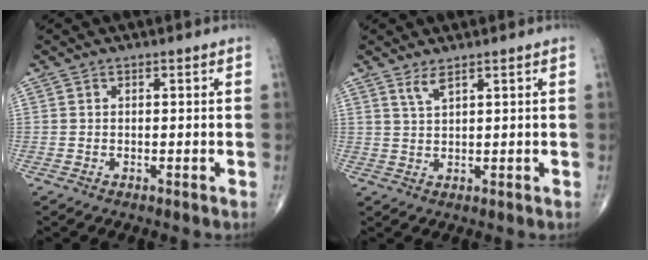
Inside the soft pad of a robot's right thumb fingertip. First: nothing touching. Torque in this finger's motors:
{"motor_torque": [0.07, 0.09, 0.39, 0.34, 0.04]}